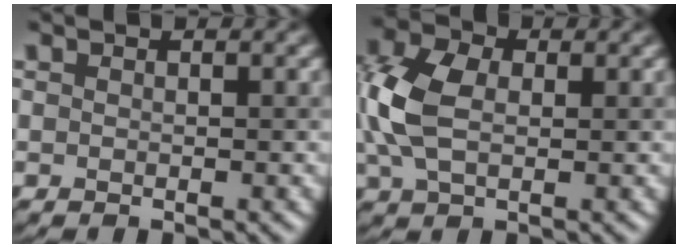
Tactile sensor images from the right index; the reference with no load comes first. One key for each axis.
{"total": 6.5, "fx": 0.7, "fy": 4.3, "fz": 4.8, "tx": -0.123, "ty": 0.008, "tz": 0.006}